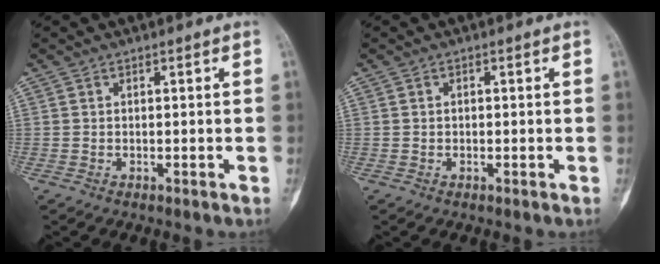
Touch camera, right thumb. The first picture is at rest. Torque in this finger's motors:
{"motor_torque": [-0.76, -0.21, -0.01, -0.17, -0.08]}